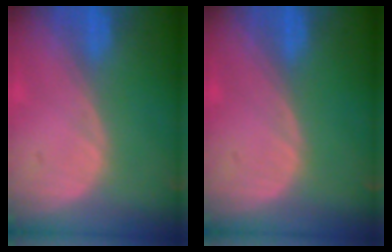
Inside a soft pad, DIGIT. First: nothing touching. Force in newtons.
{"total": 0.0}